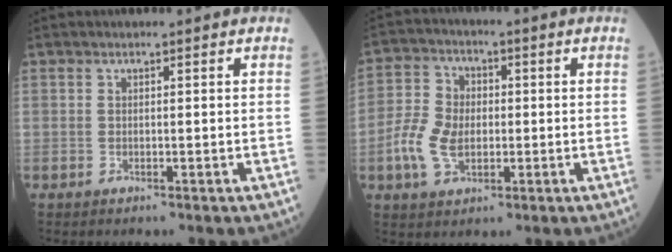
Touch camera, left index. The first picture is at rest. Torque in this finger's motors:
{"motor_torque": [0.82, 0.02, 0.22, 0.07]}